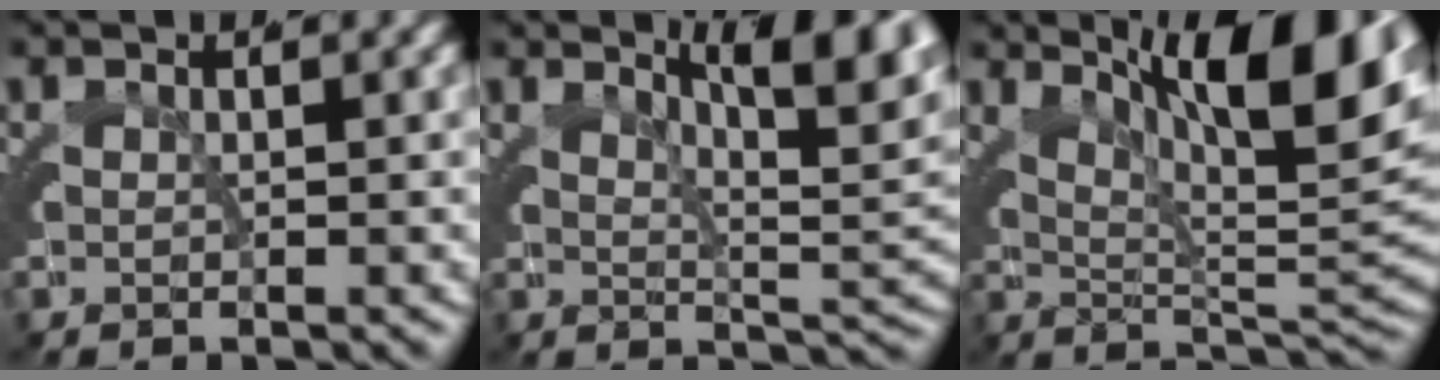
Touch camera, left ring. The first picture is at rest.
{"total": 7.9, "force": [3.6, 2.0, 6.7], "torque": [-0.054, 0.012, 0.047]}
{"total": 12.2, "force": [5.2, 4.2, 10.2], "torque": [-0.114, 0.017, 0.069]}